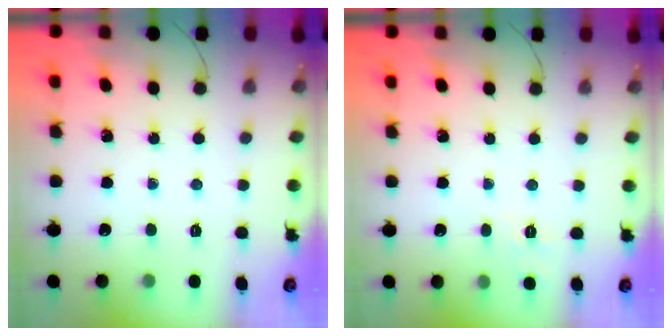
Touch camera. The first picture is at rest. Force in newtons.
{"total": 7.3, "press": 7.0, "slide": 2.0}